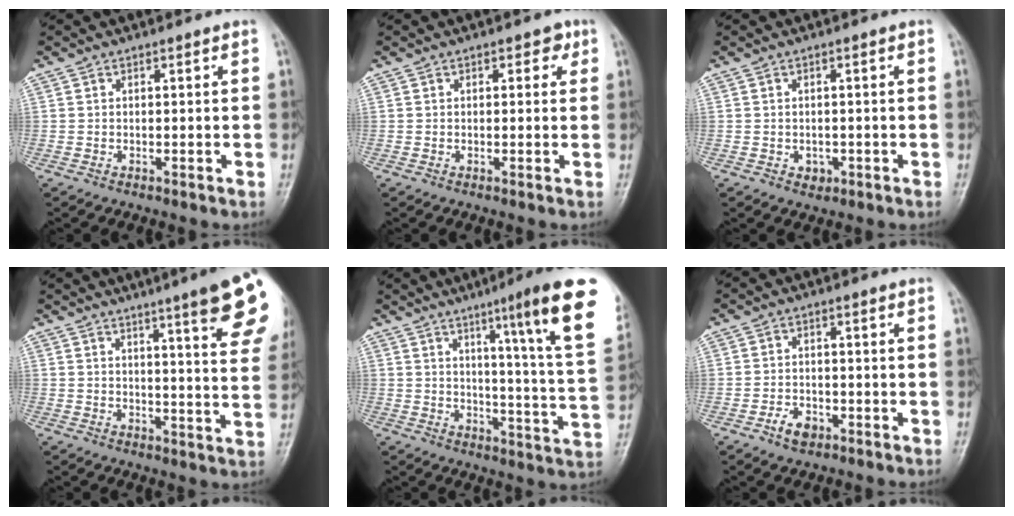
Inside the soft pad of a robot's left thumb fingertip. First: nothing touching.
{"total": 2.3, "force": [0.9, 1.6, 1.4], "torque": [0.007, 0.002, 0.005]}
{"total": 1.8, "force": [-0.7, 1.6, 0.6], "torque": [0.003, 0.003, -0.005]}
{"total": 16.5, "force": [9.6, 1.8, 13.2], "torque": [-0.150, -0.037, 0.110]}
{"total": 20.1, "force": [10.4, 0.8, 17.2], "torque": [-0.213, -0.049, 0.134]}
{"total": 3.5, "force": [-2.0, 2.3, 1.7], "torque": [-0.022, 0.013, -0.035]}